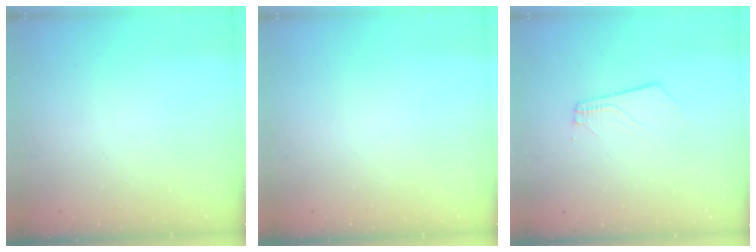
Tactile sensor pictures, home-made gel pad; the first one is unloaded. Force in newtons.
{"total": 0.0}
{"total": 4.9, "press": 4.9, "slide": 0.7}